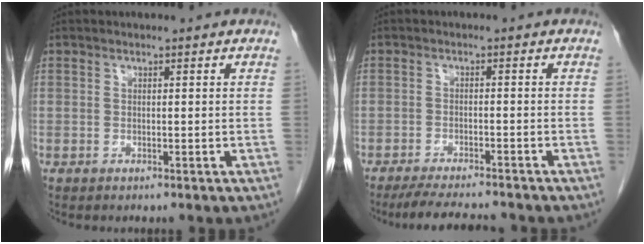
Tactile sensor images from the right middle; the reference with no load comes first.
{"total": 7.5, "force": [-6.7, 0.1, 3.2], "torque": [-0.048, -0.018, -0.109]}